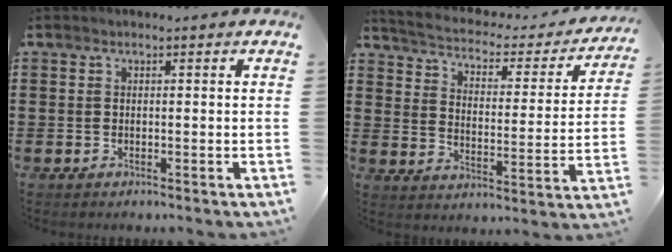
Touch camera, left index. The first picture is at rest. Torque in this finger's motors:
{"motor_torque": [1.19, -0.94, 0.15, 0.00]}